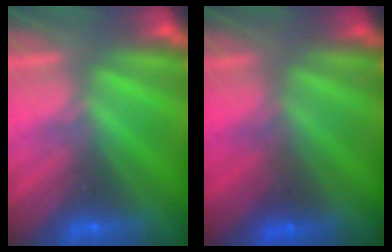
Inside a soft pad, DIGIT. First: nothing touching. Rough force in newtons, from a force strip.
{"total": 1.6}